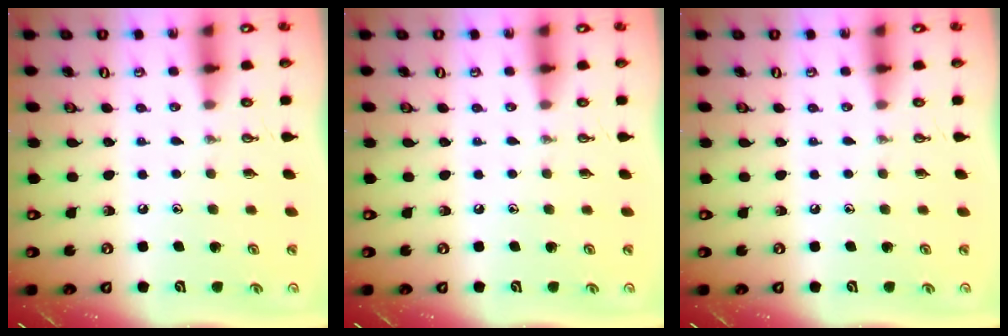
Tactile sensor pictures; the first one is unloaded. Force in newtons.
{"total": 0.0}
{"total": 0.0}